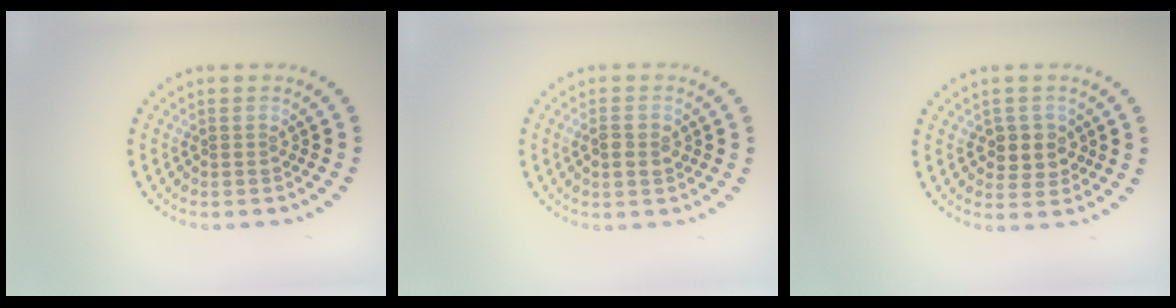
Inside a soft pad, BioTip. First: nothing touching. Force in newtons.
{"total": 1.8, "press": 1.8, "slide": 0.1}
{"total": 2.7, "press": 2.5, "slide": 1.1}